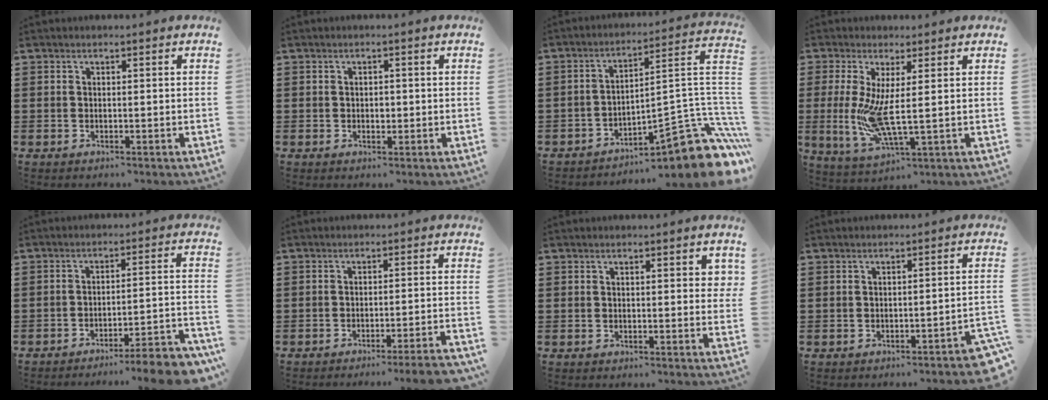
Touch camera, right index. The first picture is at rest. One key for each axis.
{"total": 3.2, "fx": -0.7, "fy": 1.1, "fz": 2.9, "tx": -0.053, "ty": 0.001, "tz": -0.012}
{"total": 11.1, "fx": -6.5, "fy": 3.0, "fz": 8.4, "tx": -0.103, "ty": -0.004, "tz": -0.117}
{"total": 8.0, "fx": 0.4, "fy": 1.2, "fz": 7.9, "tx": -0.174, "ty": -0.025, "tz": 0.007}
{"total": 5.6, "fx": -5.2, "fy": -0.5, "fz": 2.2, "tx": -0.033, "ty": -0.013, "tz": -0.102}
{"total": 3.5, "fx": -3.0, "fy": -0.5, "fz": 1.7, "tx": -0.027, "ty": -0.011, "tz": -0.058}
{"total": 1.4, "fx": 0.4, "fy": 0.4, "fz": 1.2, "tx": -0.017, "ty": 0.001, "tz": 0.005}
{"total": 2.0, "fx": -1.7, "fy": 0.0, "fz": 1.0, "tx": -0.020, "ty": -0.003, "tz": -0.036}